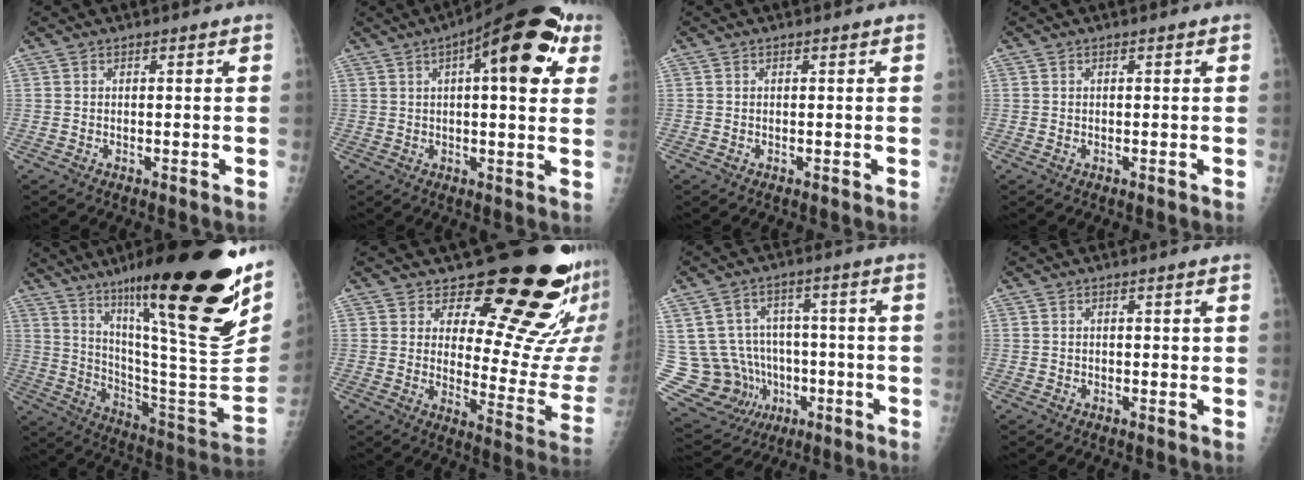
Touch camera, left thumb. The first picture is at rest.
{"total": 18.2, "force": [7.0, 6.4, 15.6], "torque": [-0.195, 0.007, 0.087]}
{"total": 0.0}
{"total": 0.0}
{"total": 35.3, "force": [20.0, 7.1, 28.2], "torque": [-0.355, -0.054, 0.324]}
{"total": 21.7, "force": [15.8, 8.1, 12.4], "torque": [-0.119, -0.127, 0.203]}
{"total": 16.4, "force": [-1.5, 15.5, 5.3], "torque": [-0.098, 0.049, 0.006]}
{"total": 0.6, "force": [0.1, 0.4, 0.4], "torque": [0.002, 0.001, -0.001]}